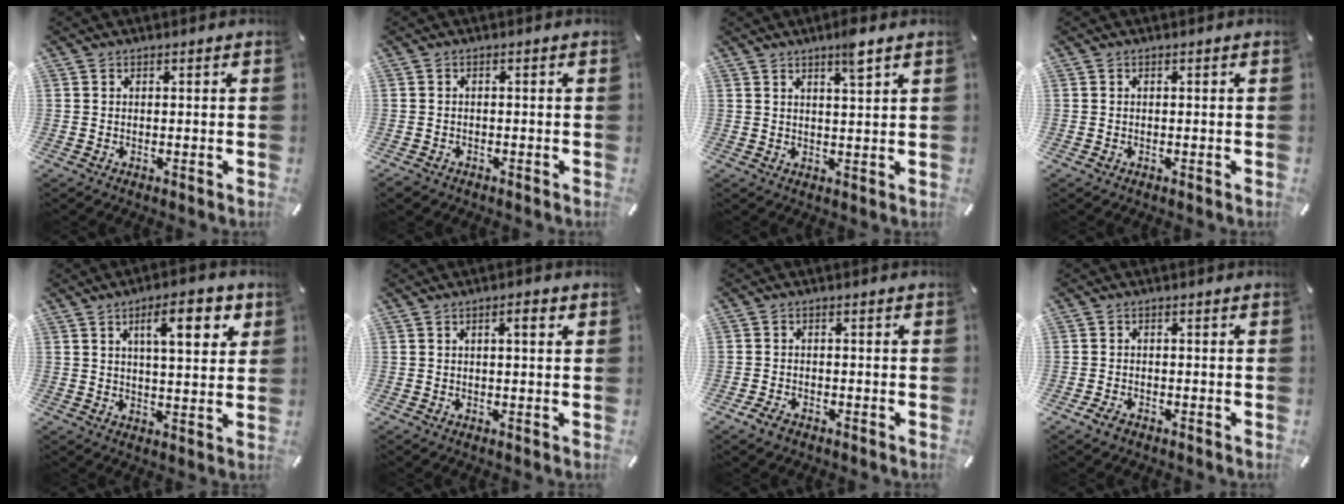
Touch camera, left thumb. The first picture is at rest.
{"total": 1.5, "force": [-1.2, 0.8, 0.3], "torque": [-0.013, 0.003, -0.029]}
{"total": 4.5, "force": [3.1, 0.3, 3.2], "torque": [-0.055, -0.012, 0.049]}
{"total": 0.0}
{"total": 11.0, "force": [4.9, 3.7, 9.2], "torque": [-0.138, -0.009, 0.073]}
{"total": 2.9, "force": [1.1, 0.7, 2.5], "torque": [-0.036, 0.001, 0.012]}
{"total": 2.6, "force": [-1.9, 1.5, 1.0], "torque": [-0.025, 0.007, -0.038]}
{"total": 2.2, "force": [-1.6, 1.3, 0.9], "torque": [-0.023, 0.004, -0.033]}